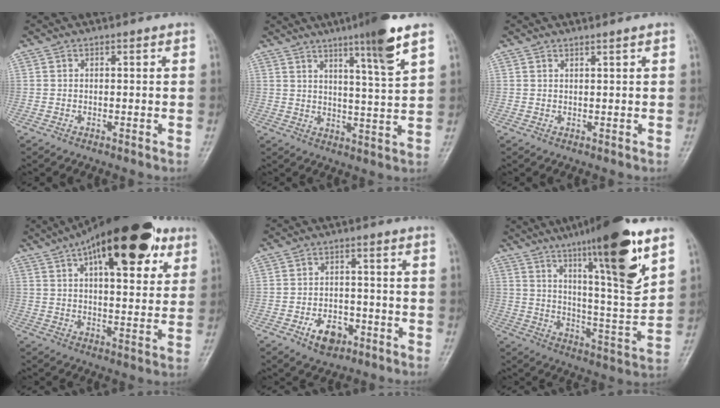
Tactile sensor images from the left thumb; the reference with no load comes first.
{"total": 10.2, "force": [6.2, 0.1, 8.0], "torque": [-0.124, -0.037, 0.096]}
{"total": 0.9, "force": [0.7, -0.3, 0.5], "torque": [-0.018, -0.009, 0.016]}
{"total": 23.4, "force": [11.8, 9.7, 17.8], "torque": [-0.243, -0.006, 0.175]}
{"total": 6.5, "force": [-3.1, 4.2, 3.8], "torque": [-0.044, 0.021, -0.048]}
{"total": 20.8, "force": [11.9, 2.8, 16.9], "torque": [-0.236, -0.059, 0.190]}